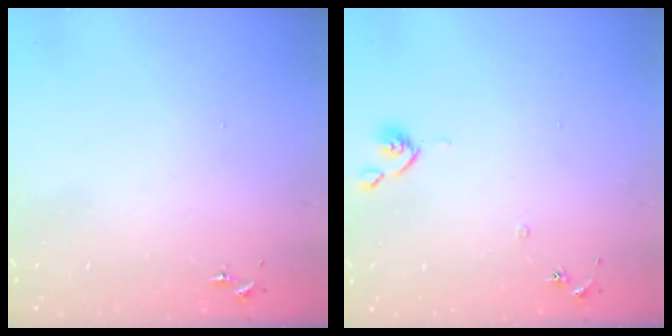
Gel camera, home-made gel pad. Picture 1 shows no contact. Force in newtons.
{"total": 6.9, "press": 6.9, "slide": 0.6}